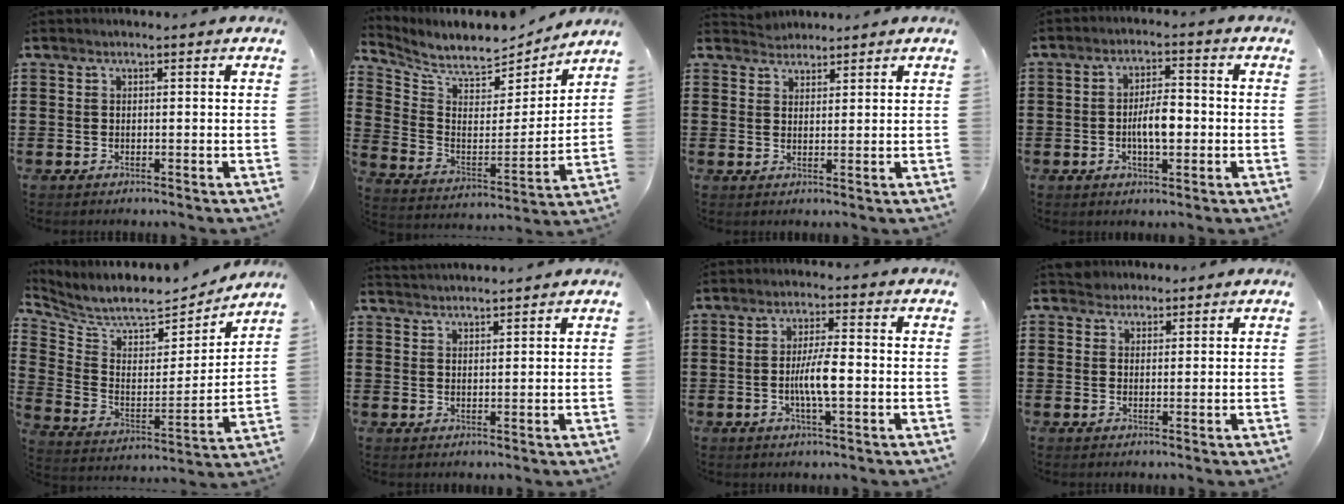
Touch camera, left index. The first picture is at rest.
{"total": 7.5, "force": [7.0, 1.5, 2.1], "torque": [-0.071, -0.057, 0.116]}
{"total": 2.1, "force": [2.0, 0.3, -0.4], "torque": [0.002, 0.004, 0.041]}
{"total": 5.4, "force": [-0.8, 2.1, 4.9], "torque": [-0.087, 0.002, -0.021]}
{"total": 7.0, "force": [6.5, 1.2, 2.2], "torque": [-0.079, -0.051, 0.109]}
{"total": 2.2, "force": [2.2, -0.3, -0.2], "torque": [-0.002, -0.004, 0.043]}
{"total": 5.8, "force": [-1.0, 1.1, 5.6], "torque": [-0.110, 0.000, -0.024]}
{"total": 2.2, "force": [1.9, 1.0, 0.0], "torque": [-0.006, 0.007, 0.039]}